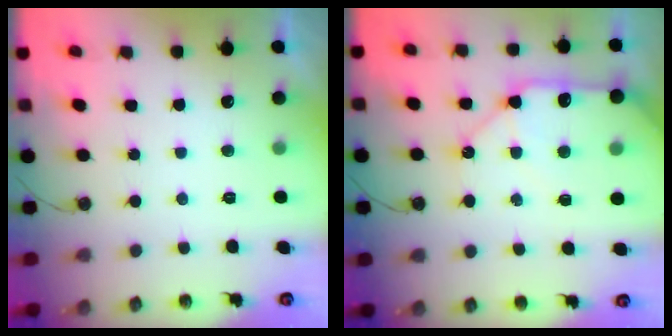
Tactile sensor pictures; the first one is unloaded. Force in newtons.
{"total": 14.5, "press": 14.4, "slide": 2.1}